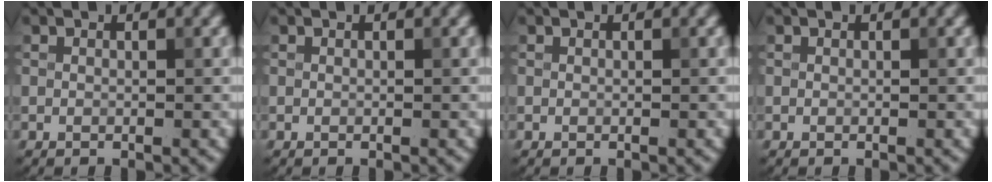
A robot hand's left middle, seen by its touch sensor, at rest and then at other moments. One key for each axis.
{"total": 0.0}
{"total": 0.0}
{"total": 0.0}